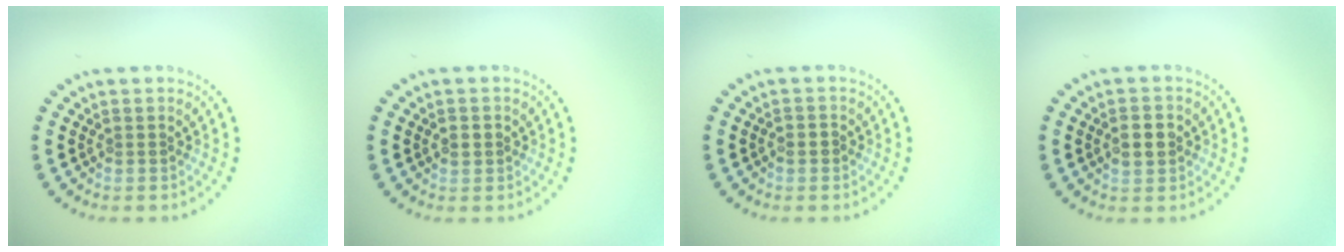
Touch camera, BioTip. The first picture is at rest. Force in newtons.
{"total": 0.8, "press": 0.8, "slide": 0.2}
{"total": 1.1, "press": 1.0, "slide": 0.4}
{"total": 2.8, "press": 2.8, "slide": 0.0}